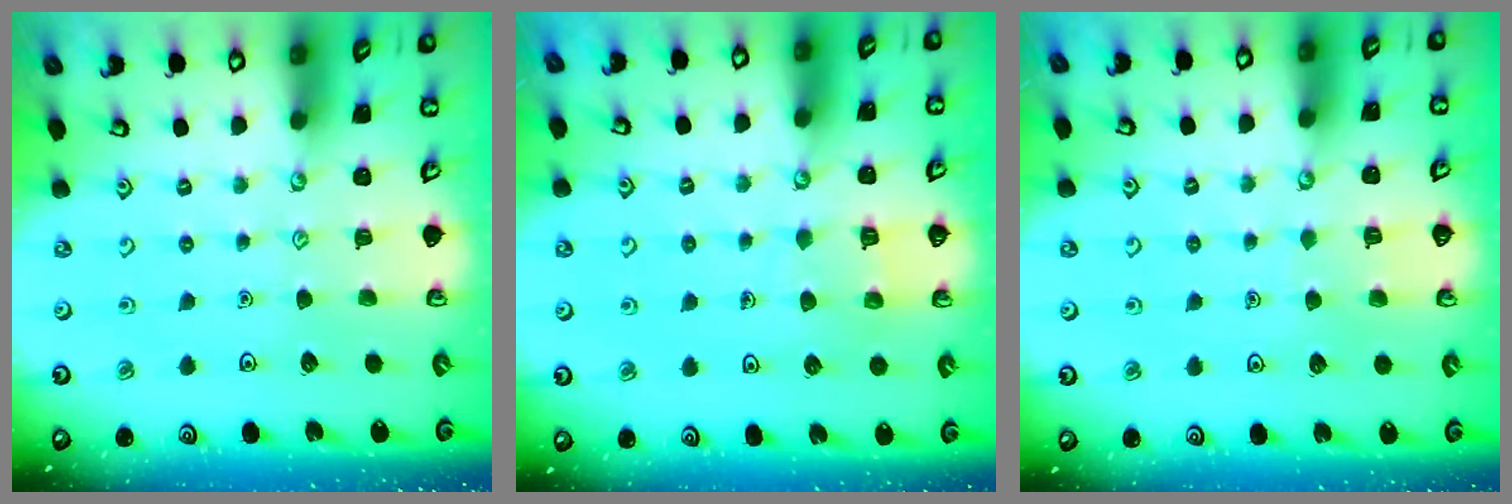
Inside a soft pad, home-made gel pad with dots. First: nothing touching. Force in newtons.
{"total": 5.7, "press": 5.6, "slide": 0.4}
{"total": 3.1, "press": 3.1, "slide": 0.4}